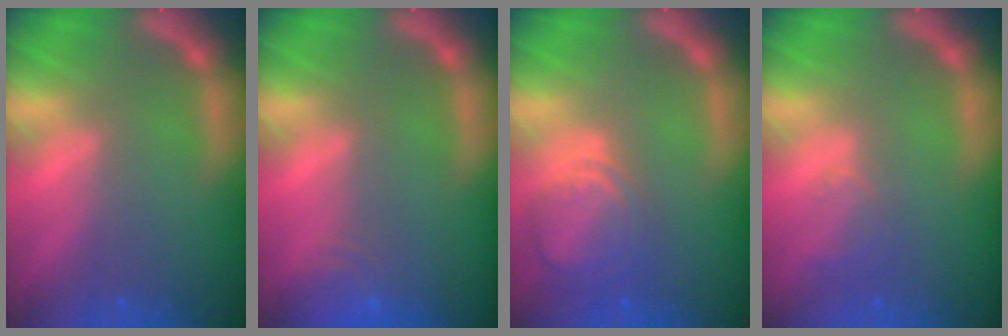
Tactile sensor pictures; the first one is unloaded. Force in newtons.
{"total": 3.0}
{"total": 5.6}
{"total": 2.0}